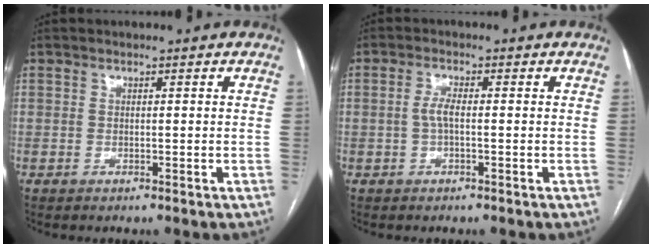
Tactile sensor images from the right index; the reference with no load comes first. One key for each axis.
{"total": 2.4, "fx": -0.3, "fy": 0.6, "fz": 2.3, "tx": -0.049, "ty": 0.003, "tz": -0.004}